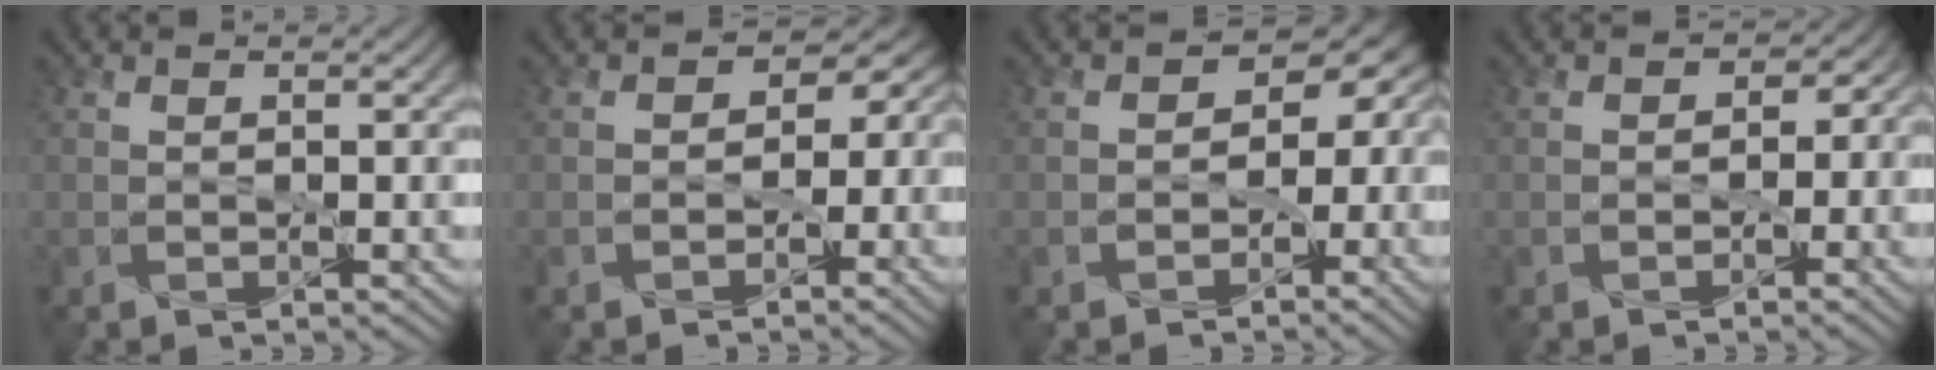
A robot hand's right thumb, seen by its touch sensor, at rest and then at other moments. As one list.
[{"total": 4.3, "force": [-1.1, 3.7, 1.9], "torque": [-0.002, 0.002, -0.027]}, {"total": 7.7, "force": [-1.7, 6.3, 4.0], "torque": [-0.020, 0.006, -0.049]}, {"total": 2.4, "force": [-0.7, 2.1, 0.7], "torque": [0.004, 0.003, -0.013]}]